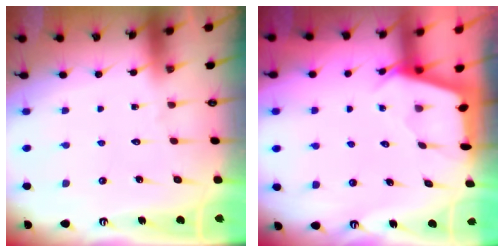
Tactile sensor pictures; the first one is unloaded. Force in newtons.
{"total": 2.4, "press": 2.4, "slide": 0.3}